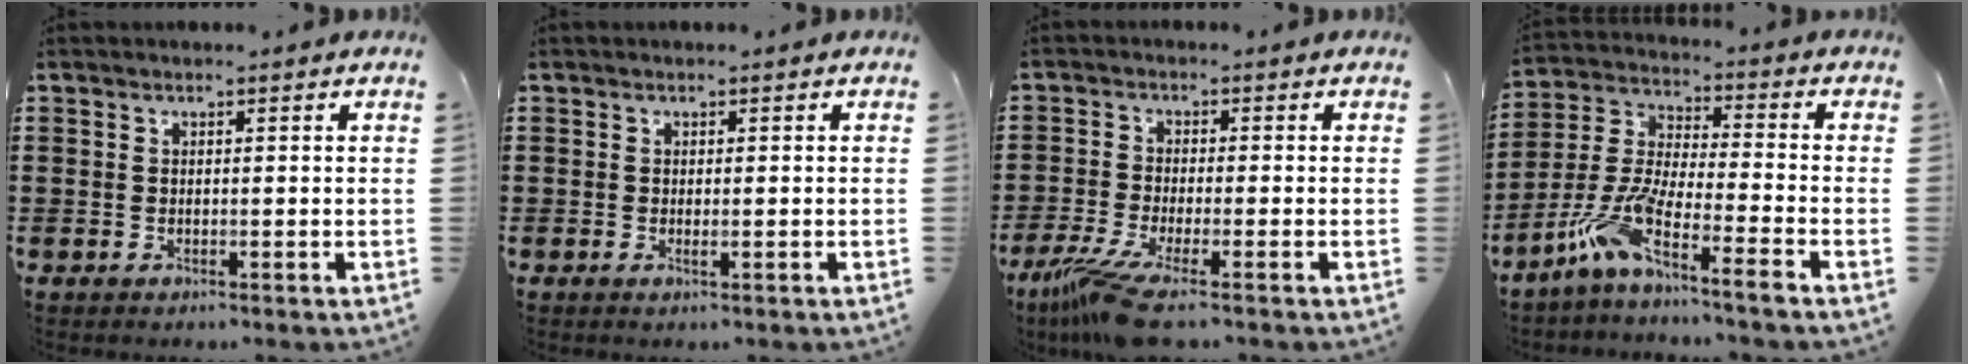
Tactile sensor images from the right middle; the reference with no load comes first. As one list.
[{"total": 0.7, "force": [0.0, 0.1, 0.7], "torque": [-0.014, -0.002, 0.000]}, {"total": 6.5, "force": [-4.2, 0.5, 4.9], "torque": [-0.121, -0.026, -0.084]}, {"total": 8.4, "force": [-6.6, 0.0, 5.1], "torque": [-0.127, -0.020, -0.139]}]